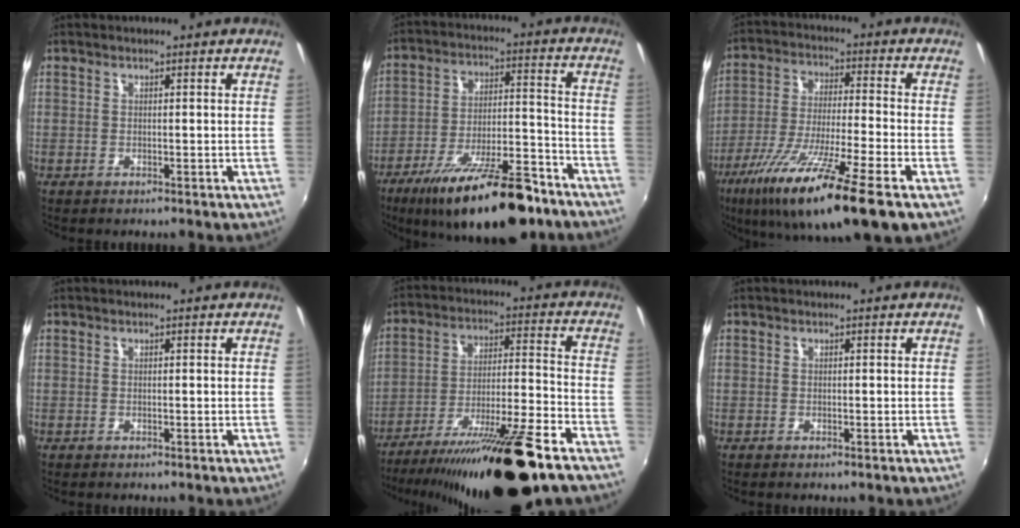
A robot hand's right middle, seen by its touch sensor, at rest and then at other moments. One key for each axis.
{"total": 20.9, "fx": -15.0, "fy": 6.2, "fz": 13.2, "tx": -0.225, "ty": -0.017, "tz": -0.225}
{"total": 19.6, "fx": -11.5, "fy": 1.6, "fz": 15.8, "tx": -0.299, "ty": -0.051, "tz": -0.204}
{"total": 0.0}
{"total": 24.9, "fx": -18.9, "fy": 3.1, "fz": 15.9, "tx": -0.280, "ty": -0.038, "tz": -0.290}
{"total": 0.0}